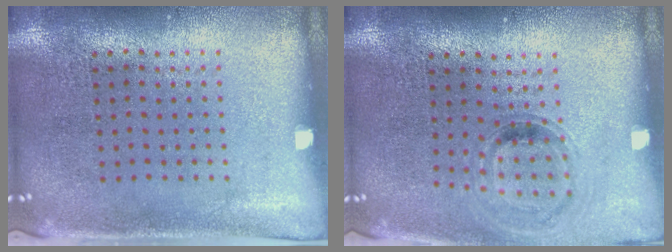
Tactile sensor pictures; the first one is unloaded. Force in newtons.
{"total": 0.8, "press": 0.8, "slide": 0.1}